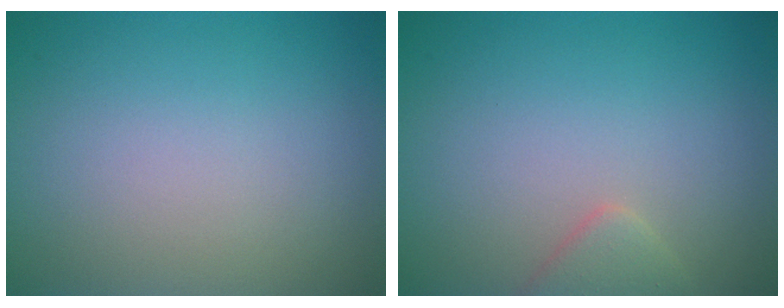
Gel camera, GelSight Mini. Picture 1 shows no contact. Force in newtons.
{"total": 1.7, "press": 1.7, "slide": 0.1}